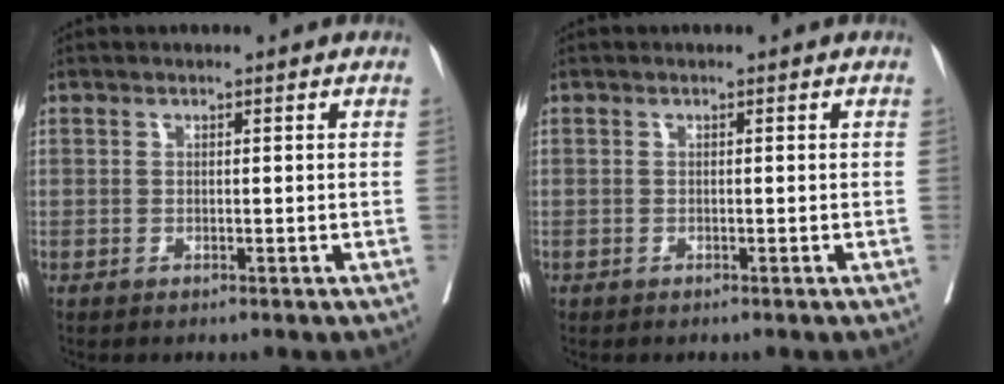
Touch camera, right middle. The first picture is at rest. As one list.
[{"total": 0.0}]